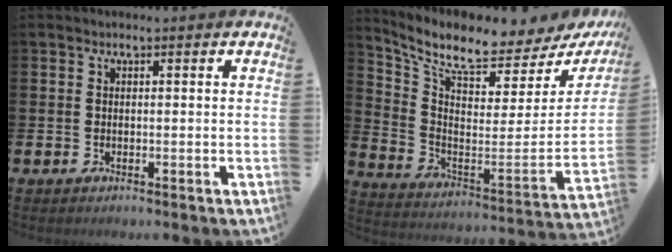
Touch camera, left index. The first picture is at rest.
{"total": 7.5, "force": [6.6, 1.6, 3.1], "torque": [-0.087, -0.071, 0.105]}